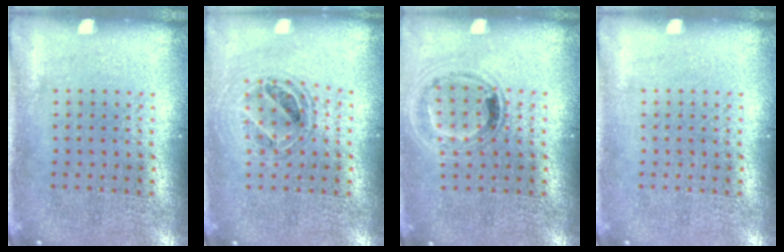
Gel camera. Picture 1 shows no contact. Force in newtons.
{"total": 0.8, "press": 0.8, "slide": 0.1}
{"total": 1.0, "press": 1.0, "slide": 0.3}
{"total": 0.0}